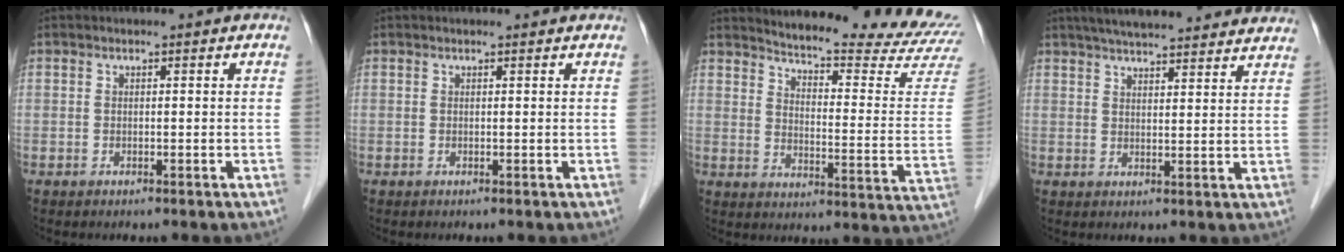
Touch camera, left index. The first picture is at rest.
{"total": 1.1, "force": [1.1, 0.1, 0.3], "torque": [-0.011, 0.008, 0.012]}
{"total": 21.4, "force": [20.7, -0.3, 5.6], "torque": [-0.086, -0.126, 0.244]}
{"total": 20.1, "force": [18.2, 2.7, 8.2], "torque": [-0.119, 0.035, 0.235]}